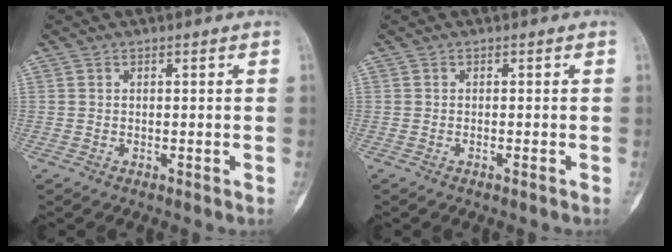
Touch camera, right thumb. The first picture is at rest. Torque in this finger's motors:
{"motor_torque": [0.12, -0.11, 0.10, -0.03, 0.08]}